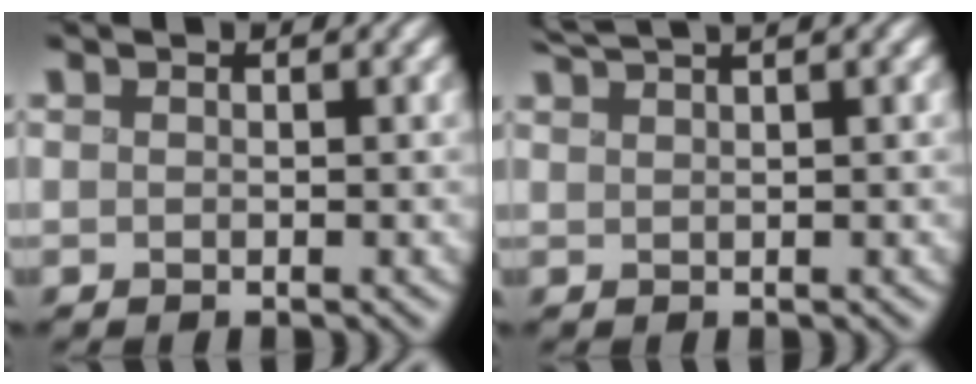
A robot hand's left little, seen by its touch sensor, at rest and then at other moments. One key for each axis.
{"total": 2.5, "fx": 2.3, "fy": -0.3, "fz": 1.0, "tx": -0.027, "ty": 0.017, "tz": 0.045}